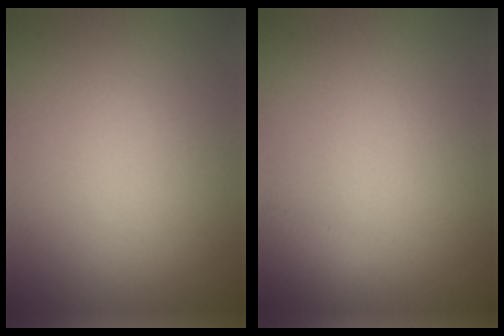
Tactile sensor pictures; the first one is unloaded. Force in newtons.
{"total": 0.8, "press": 0.8, "slide": 0.0}